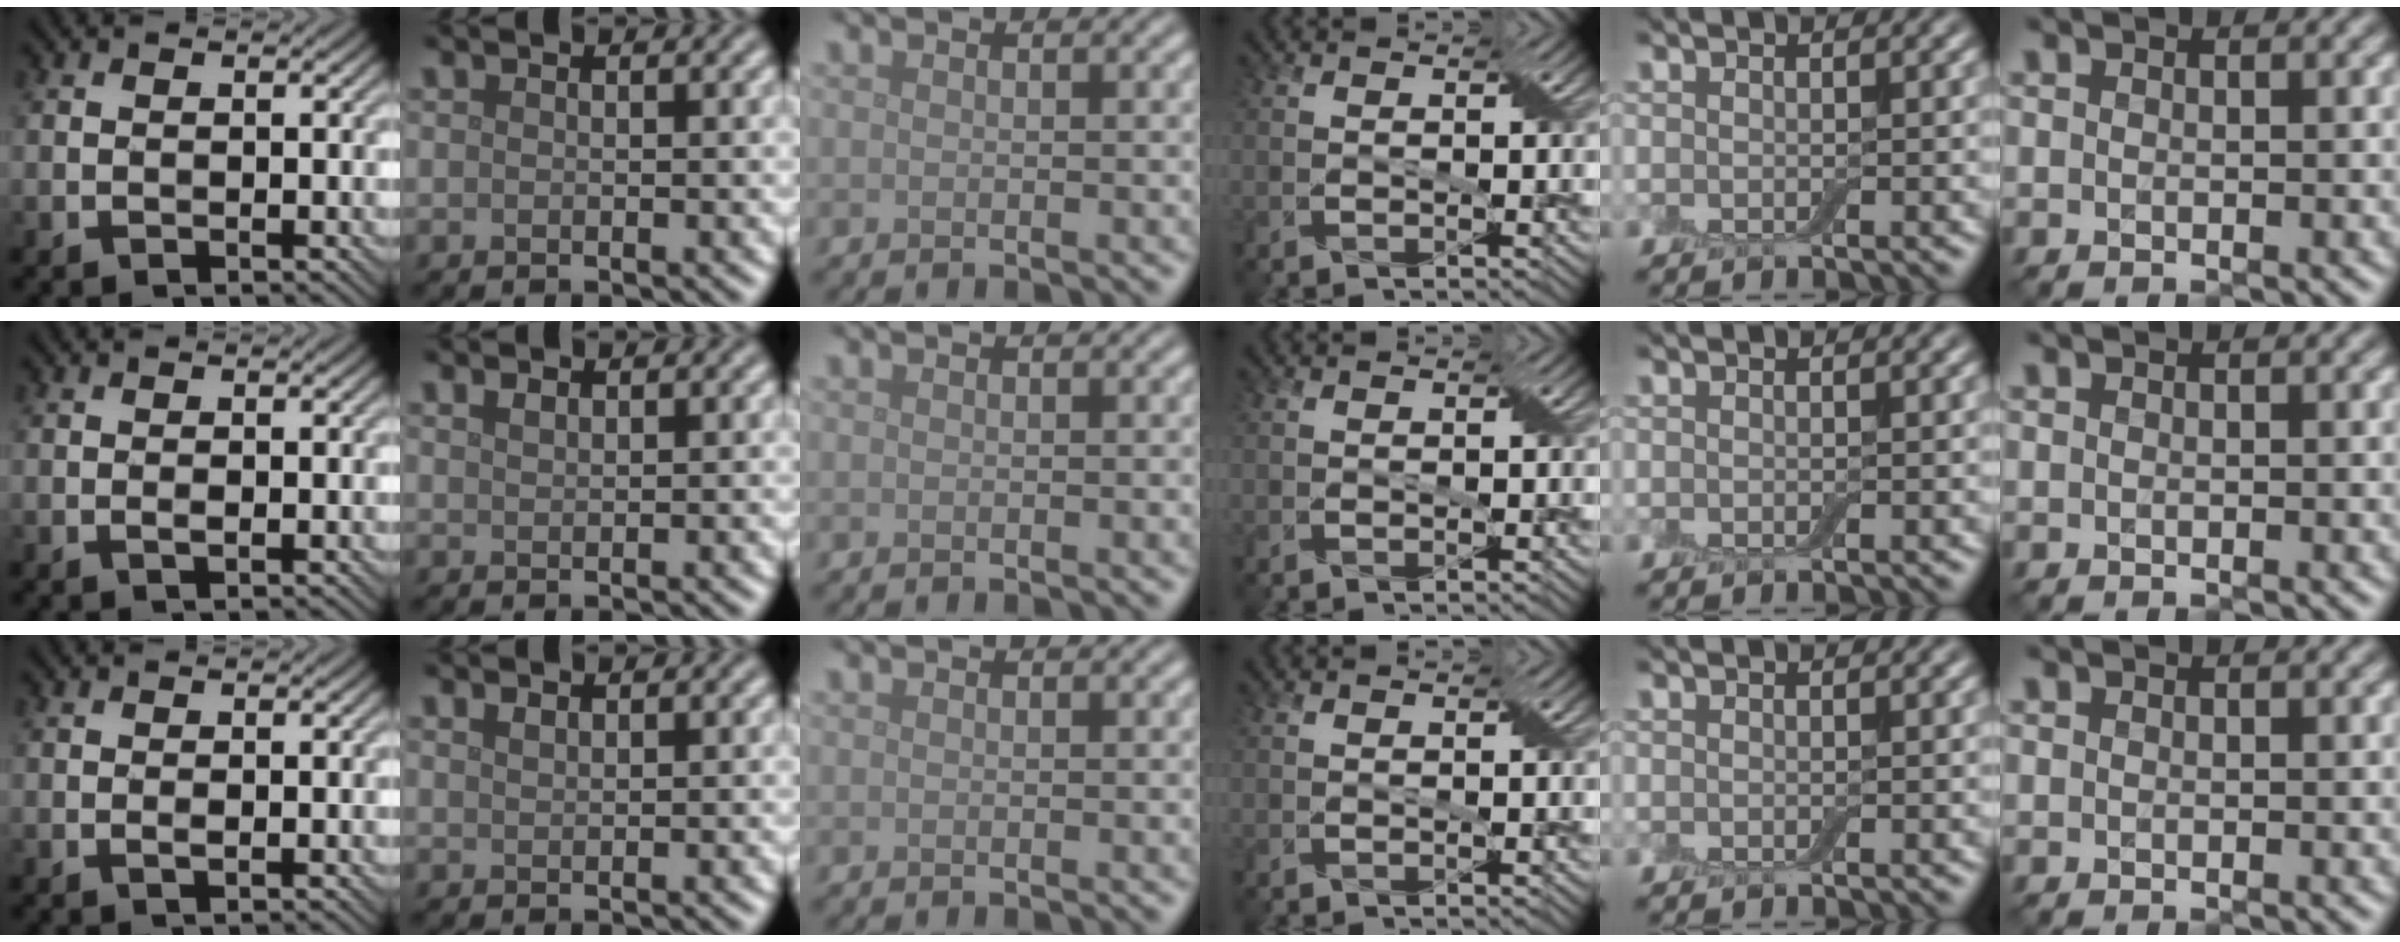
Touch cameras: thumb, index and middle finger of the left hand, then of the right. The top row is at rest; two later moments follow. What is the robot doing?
{"motion": "fold", "object": "bandage"}